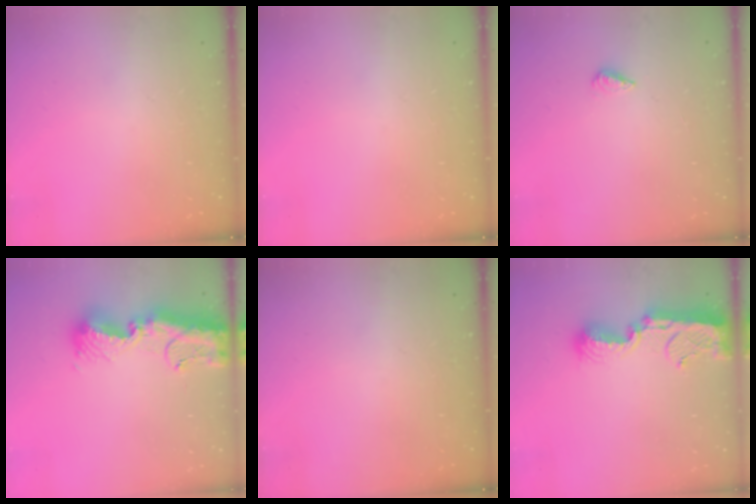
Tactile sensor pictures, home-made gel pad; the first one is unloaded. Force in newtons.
{"total": 0.0}
{"total": 2.3, "press": 2.2, "slide": 0.8}
{"total": 15.0, "press": 14.9, "slide": 1.7}
{"total": 0.0}
{"total": 12.6, "press": 12.5, "slide": 1.0}